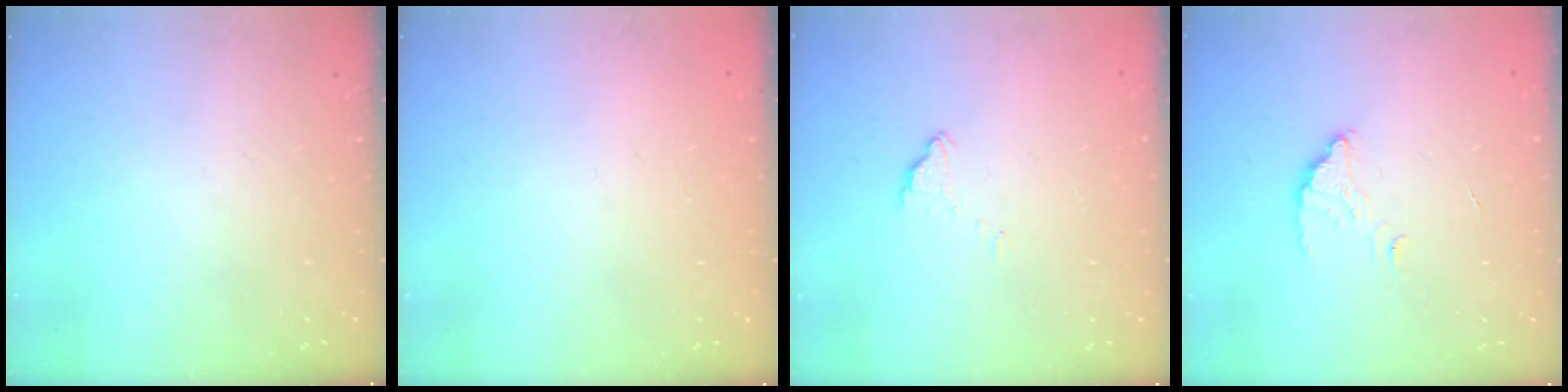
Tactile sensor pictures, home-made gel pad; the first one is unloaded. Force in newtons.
{"total": 2.2, "press": 2.2, "slide": 0.1}
{"total": 2.9, "press": 2.9, "slide": 0.4}
{"total": 2.6, "press": 2.6, "slide": 0.2}